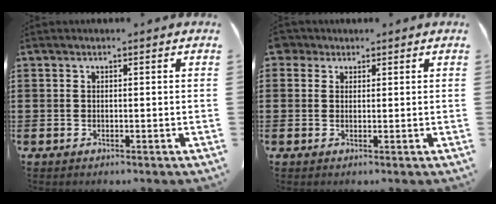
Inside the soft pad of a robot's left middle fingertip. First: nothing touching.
{"total": 2.0, "force": [1.4, 1.4, 0.6], "torque": [-0.019, 0.006, 0.026]}